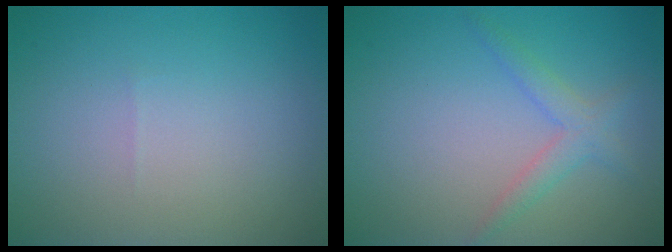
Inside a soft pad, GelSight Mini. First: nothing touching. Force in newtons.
{"total": 2.1, "press": 2.1, "slide": 0.1}